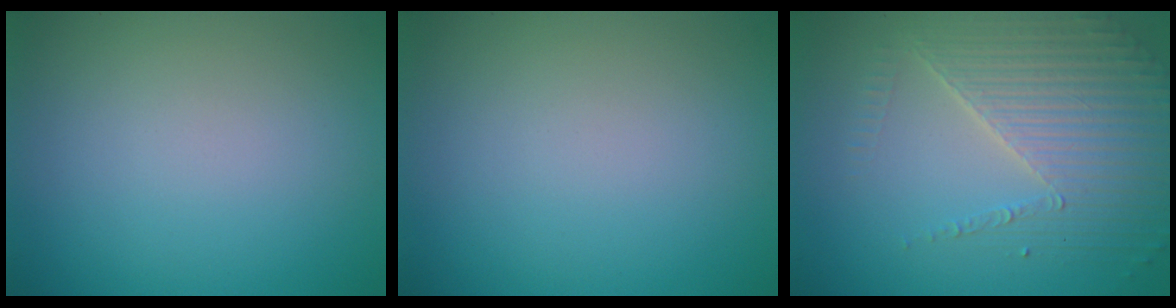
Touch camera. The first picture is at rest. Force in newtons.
{"total": 0.0}
{"total": 5.1, "press": 4.2, "slide": 2.9}